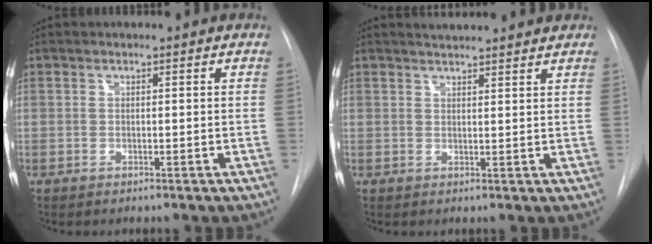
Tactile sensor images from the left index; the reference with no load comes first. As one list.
[{"total": 7.1, "force": [6.6, 0.7, 2.6], "torque": [-0.039, 0.017, 0.080]}]